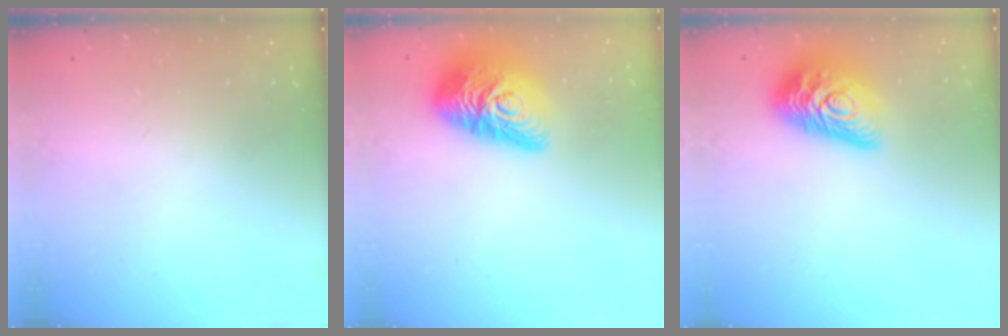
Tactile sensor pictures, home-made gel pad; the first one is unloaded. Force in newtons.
{"total": 16.1, "press": 16.1, "slide": 0.9}
{"total": 15.6, "press": 15.6, "slide": 0.7}